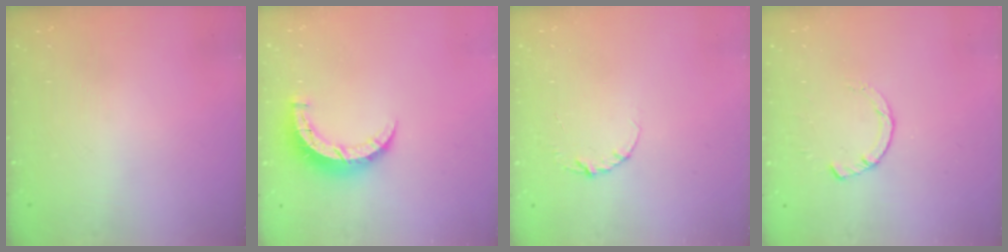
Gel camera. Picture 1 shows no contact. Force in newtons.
{"total": 7.5, "press": 7.5, "slide": 0.5}
{"total": 3.5, "press": 3.4, "slide": 0.4}
{"total": 3.0, "press": 3.0, "slide": 0.4}